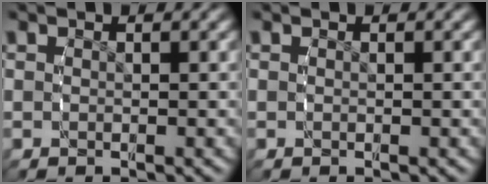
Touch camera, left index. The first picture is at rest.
{"total": 0.0}